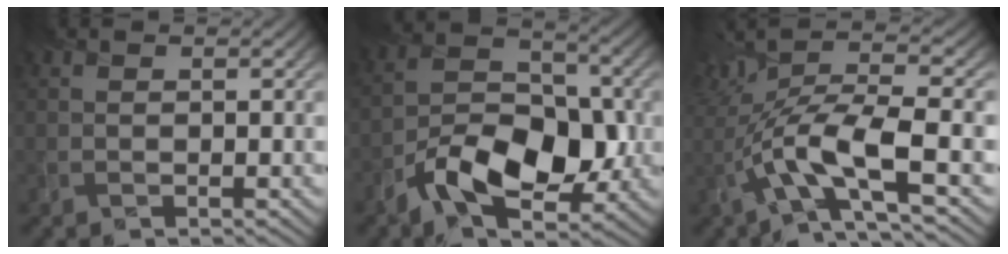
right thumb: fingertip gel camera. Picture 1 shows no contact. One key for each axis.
{"total": 10.3, "fx": -4.3, "fy": 5.7, "fz": 7.5, "tx": -0.131, "ty": 0.003, "tz": -0.082}
{"total": 10.4, "fx": -2.1, "fy": 2.8, "fz": 9.8, "tx": -0.186, "ty": 0.008, "tz": -0.043}